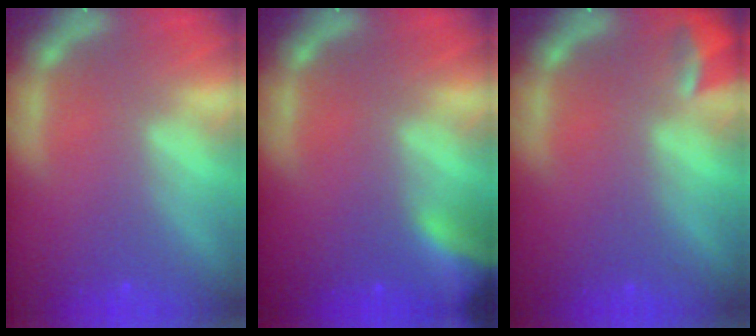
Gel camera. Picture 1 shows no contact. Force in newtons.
{"total": 6.5}
{"total": 2.4}